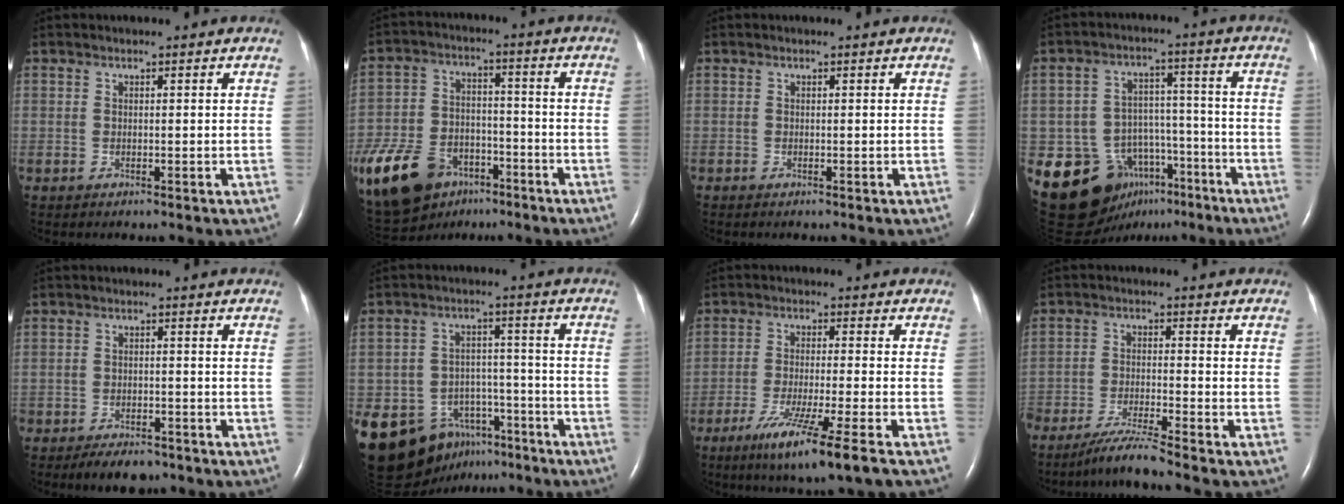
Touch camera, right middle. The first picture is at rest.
{"total": 25.5, "force": [-14.7, 16.1, 13.2], "torque": [-0.370, -0.017, -0.246]}
{"total": 0.0}
{"total": 14.7, "force": [-8.5, 11.2, 4.3], "torque": [-0.069, 0.070, -0.115]}
{"total": 4.8, "force": [-3.9, 2.1, 2.0], "torque": [-0.034, -0.001, -0.057]}
{"total": 16.6, "force": [-10.1, 11.3, 6.6], "torque": [-0.133, 0.030, -0.143]}
{"total": 10.5, "force": [-6.7, -1.2, 8.0], "torque": [-0.144, -0.034, -0.113]}
{"total": 5.6, "force": [-4.9, -1.4, 2.3], "torque": [-0.047, -0.026, -0.095]}